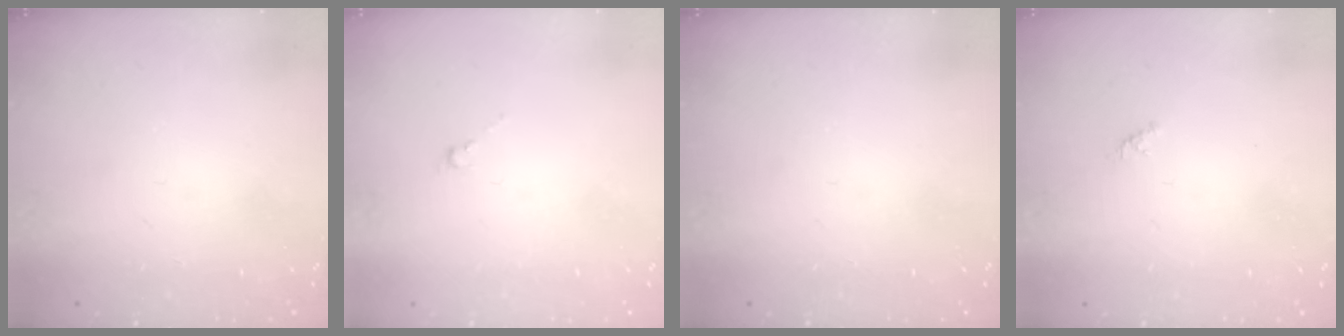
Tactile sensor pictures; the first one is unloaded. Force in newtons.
{"total": 0.5, "press": 0.3, "slide": 0.4}
{"total": 0.0}
{"total": 0.8, "press": 0.7, "slide": 0.4}